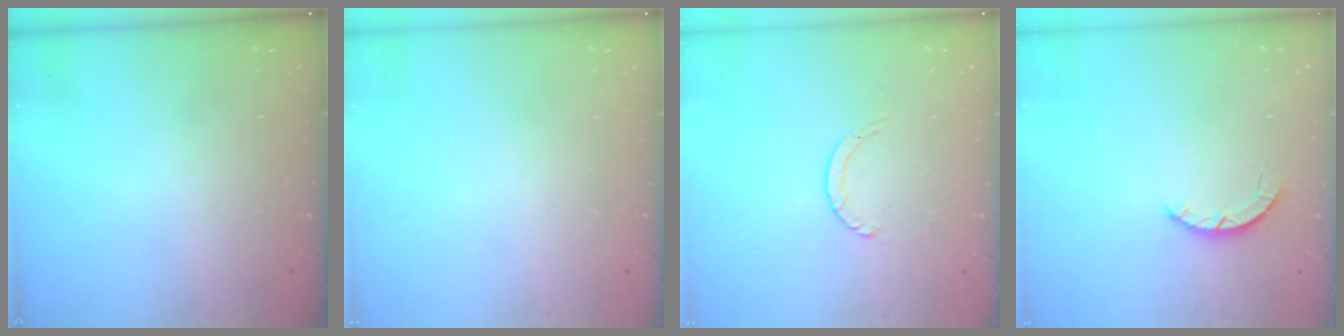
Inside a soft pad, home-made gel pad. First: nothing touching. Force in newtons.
{"total": 0.0}
{"total": 1.1, "press": 1.1, "slide": 0.1}
{"total": 2.8, "press": 2.8, "slide": 0.4}